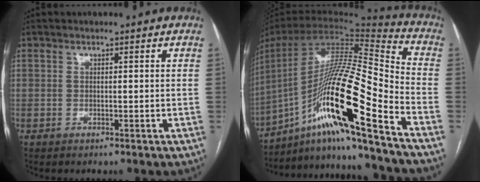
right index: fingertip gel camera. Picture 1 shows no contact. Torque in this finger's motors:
{"motor_torque": [2.14, 0.00, 0.88, 0.21]}